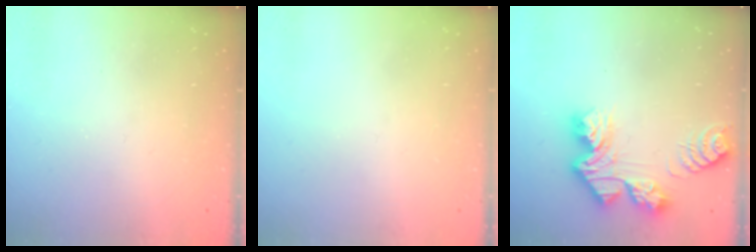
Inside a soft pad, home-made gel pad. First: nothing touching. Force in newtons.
{"total": 0.0}
{"total": 12.0, "press": 12.0, "slide": 1.1}